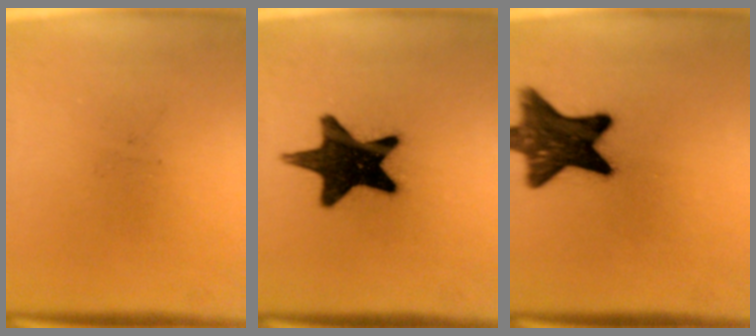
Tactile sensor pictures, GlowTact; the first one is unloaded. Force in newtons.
{"total": 18.2}
{"total": 14.4}